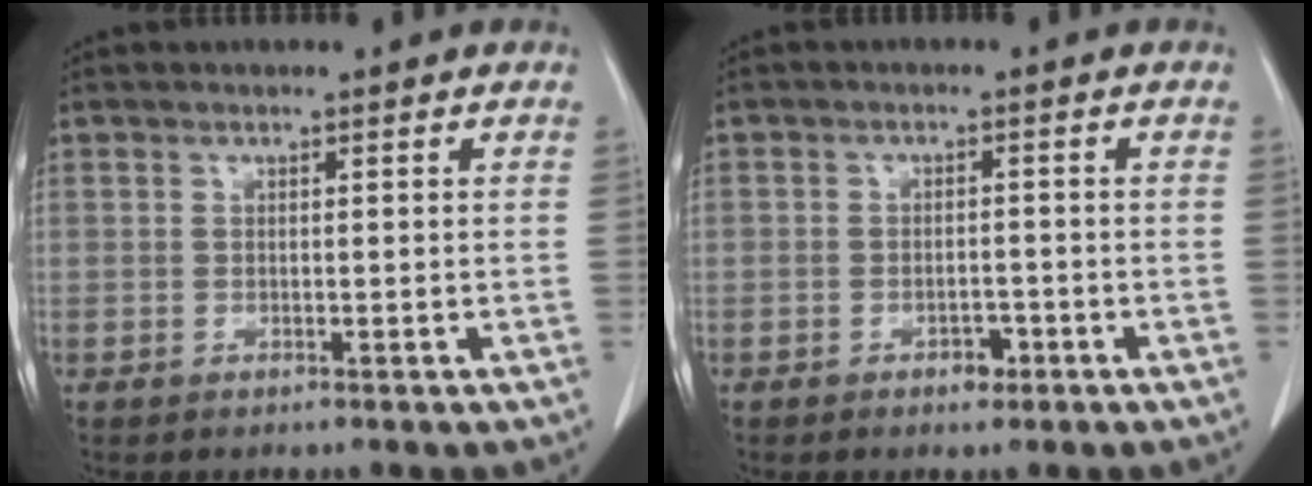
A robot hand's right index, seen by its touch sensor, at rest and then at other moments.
{"total": 2.5, "force": [-1.3, 1.6, 1.4], "torque": [-0.014, 0.005, -0.013]}